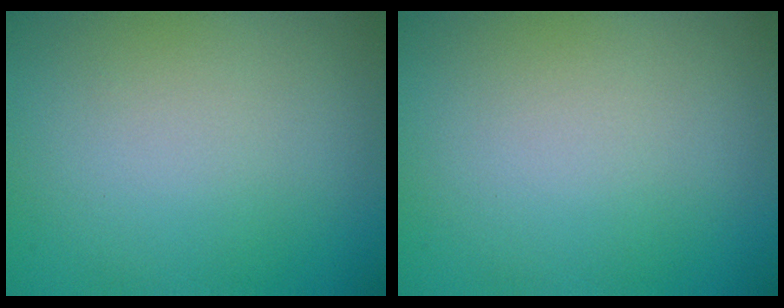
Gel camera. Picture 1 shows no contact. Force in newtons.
{"total": 0.0}